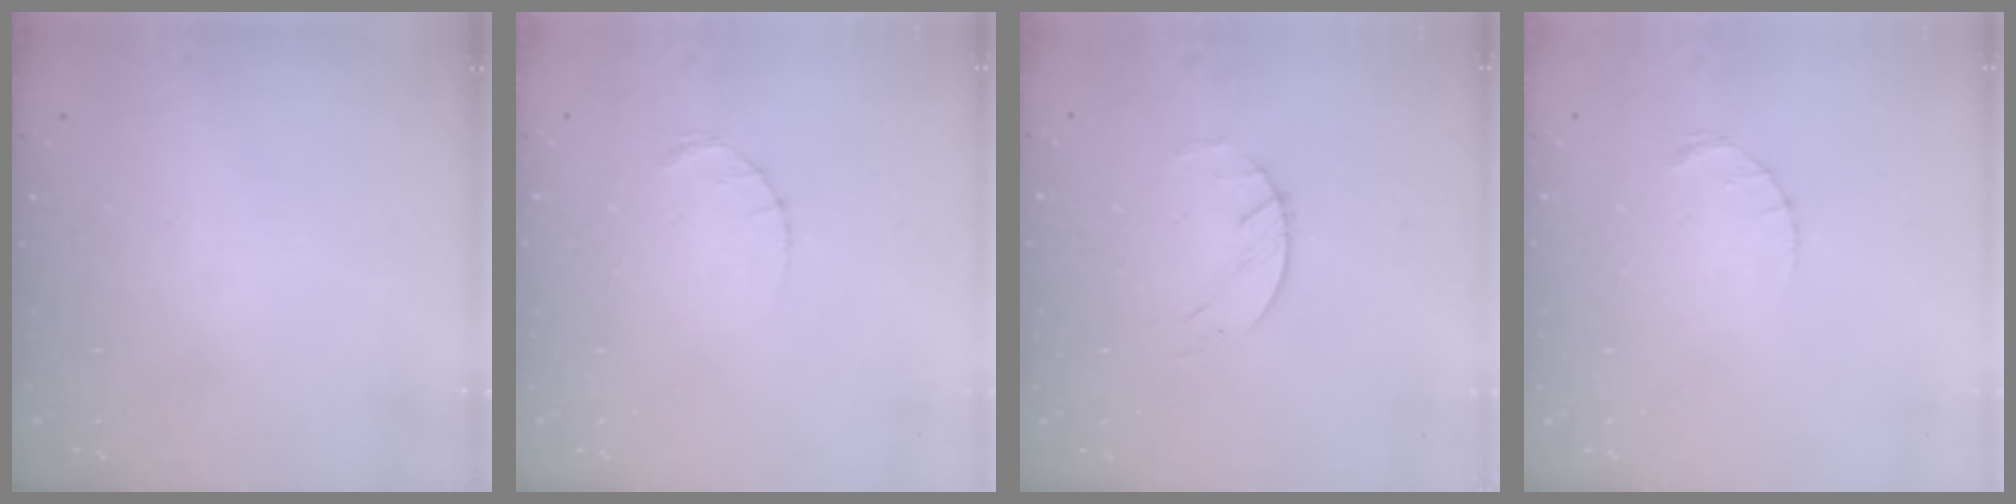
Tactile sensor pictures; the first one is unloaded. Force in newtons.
{"total": 1.2, "press": 1.1, "slide": 0.2}
{"total": 2.2, "press": 2.2, "slide": 0.4}
{"total": 1.2, "press": 1.1, "slide": 0.2}